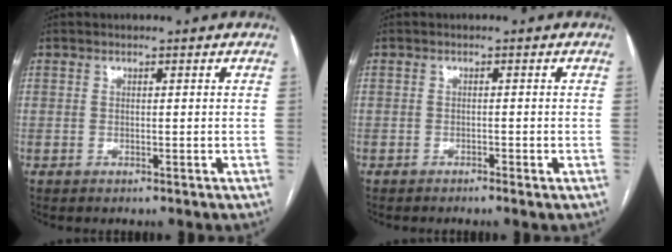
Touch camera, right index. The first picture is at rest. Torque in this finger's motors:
{"motor_torque": [-1.29, -0.68, -0.61, -0.12]}